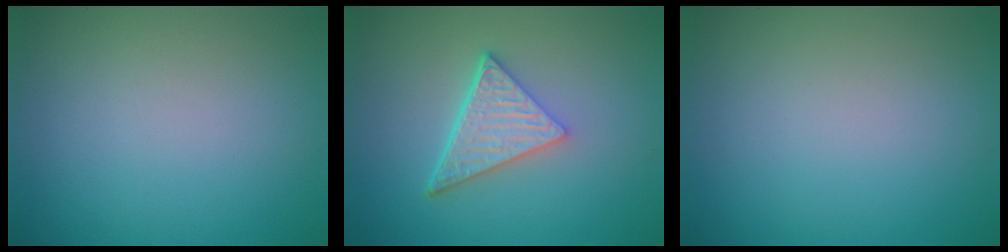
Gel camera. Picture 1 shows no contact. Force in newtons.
{"total": 4.9, "press": 3.5, "slide": 3.4}
{"total": 0.0}